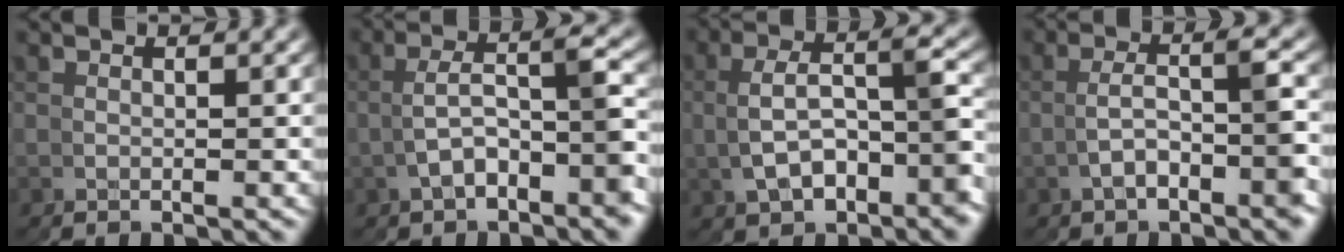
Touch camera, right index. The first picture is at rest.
{"total": 5.1, "force": [-1.5, 2.9, 3.9], "torque": [-0.072, 0.011, -0.025]}
{"total": 5.8, "force": [-0.7, 3.6, 4.4], "torque": [-0.085, -0.008, -0.004]}
{"total": 3.5, "force": [-1.1, 1.4, 3.0], "torque": [-0.054, 0.006, -0.016]}